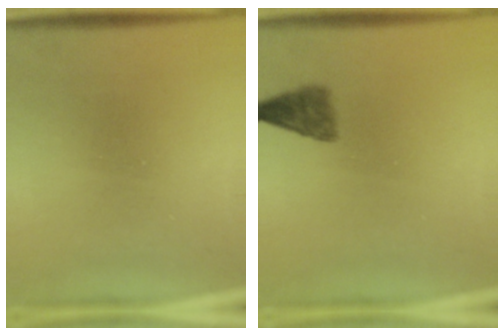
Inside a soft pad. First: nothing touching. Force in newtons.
{"total": 3.3}